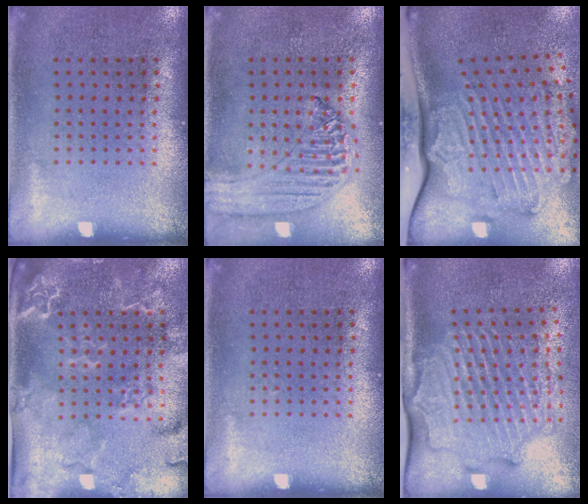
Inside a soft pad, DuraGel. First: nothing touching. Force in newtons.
{"total": 1.3, "press": 1.2, "slide": 0.2}
{"total": 3.5, "press": 2.5, "slide": 2.5}
{"total": 2.8, "press": 2.5, "slide": 1.4}
{"total": 0.0}
{"total": 2.7, "press": 2.2, "slide": 1.7}